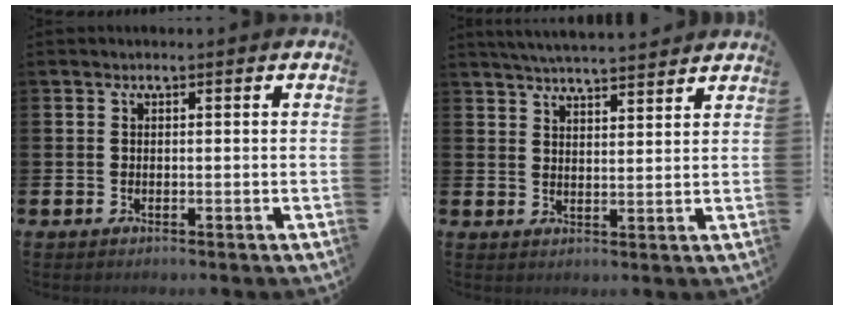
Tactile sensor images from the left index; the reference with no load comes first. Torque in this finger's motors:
{"motor_torque": [0.96, -1.18, 0.65, 0.18]}